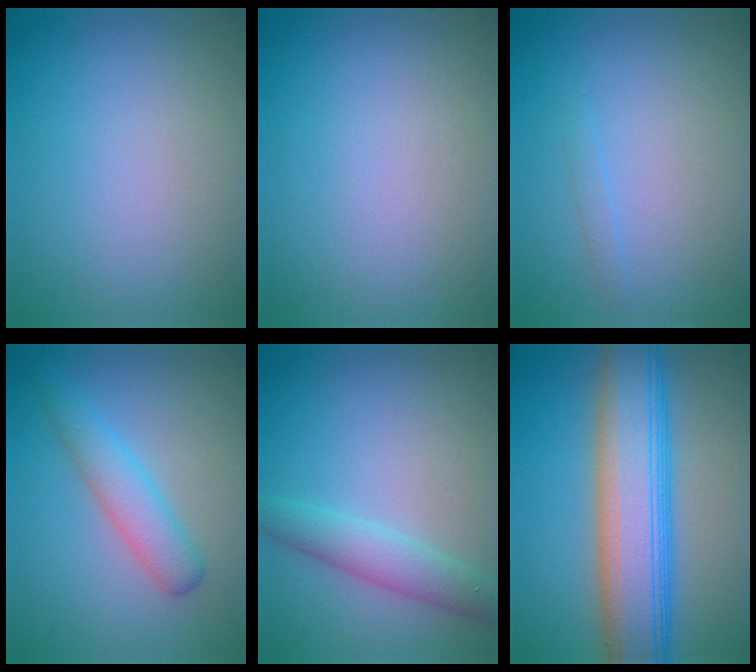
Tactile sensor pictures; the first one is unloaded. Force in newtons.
{"total": 0.0}
{"total": 0.7, "press": 0.7, "slide": 0.0}
{"total": 3.2, "press": 3.2, "slide": 0.1}
{"total": 3.3, "press": 3.3, "slide": 0.1}
{"total": 10.6, "press": 10.6, "slide": 0.2}